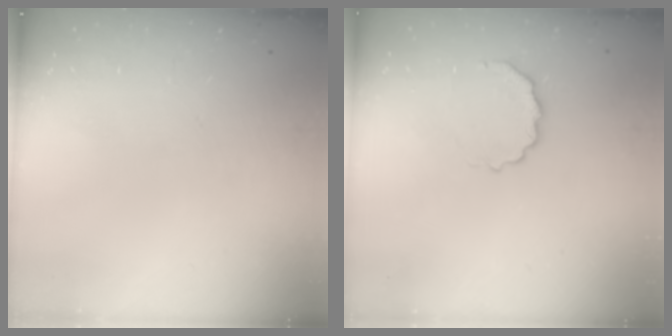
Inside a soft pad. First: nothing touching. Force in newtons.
{"total": 6.6, "press": 6.5, "slide": 1.3}